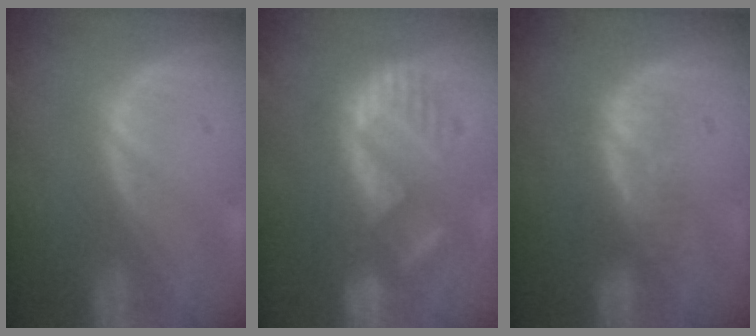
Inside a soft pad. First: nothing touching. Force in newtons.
{"total": 8.9, "press": 8.1, "slide": 3.6}
{"total": 4.1, "press": 3.7, "slide": 1.8}